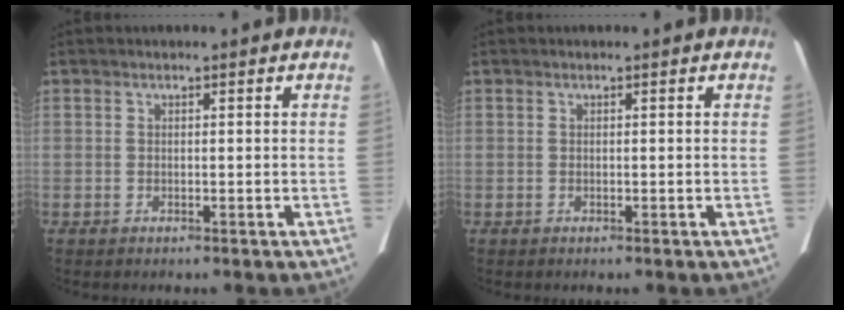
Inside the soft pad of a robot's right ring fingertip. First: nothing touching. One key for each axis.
{"total": 0.0}